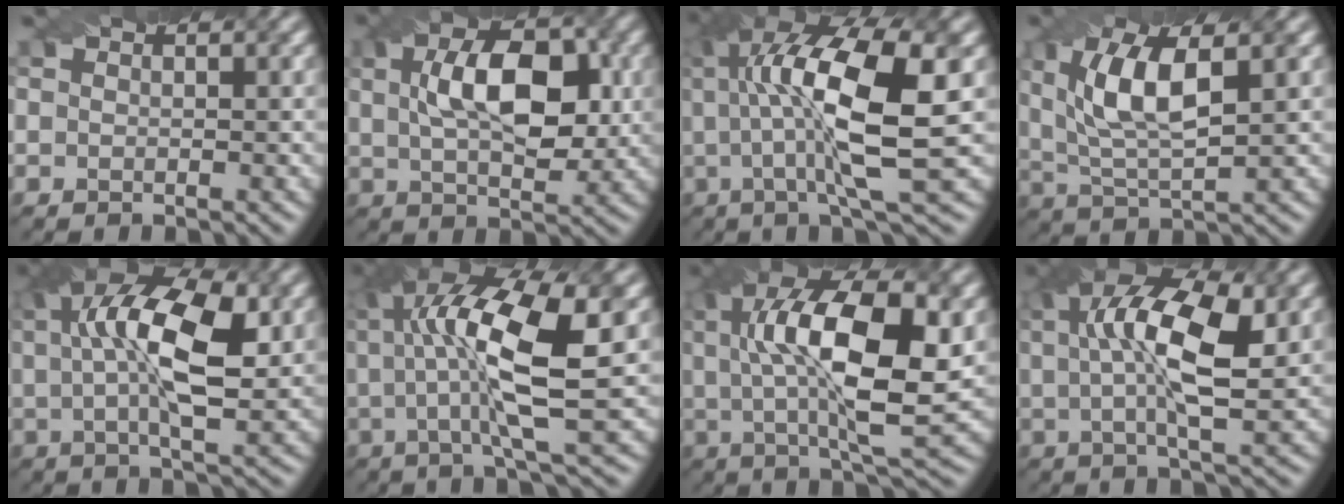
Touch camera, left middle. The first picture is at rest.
{"total": 8.3, "force": [1.1, 4.2, 7.1], "torque": [-0.119, 0.018, 0.023]}
{"total": 12.1, "force": [1.3, 3.0, 11.7], "torque": [-0.197, 0.014, 0.035]}
{"total": 7.0, "force": [1.6, 2.6, 6.4], "torque": [-0.133, 0.010, 0.038]}
{"total": 10.1, "force": [1.7, 3.6, 9.3], "torque": [-0.158, 0.020, 0.033]}
{"total": 11.2, "force": [1.4, 2.8, 10.7], "torque": [-0.182, 0.017, 0.035]}
{"total": 12.1, "force": [1.1, 4.0, 11.4], "torque": [-0.189, 0.016, 0.026]}
{"total": 9.8, "force": [1.6, 3.1, 9.1], "torque": [-0.160, 0.017, 0.035]}